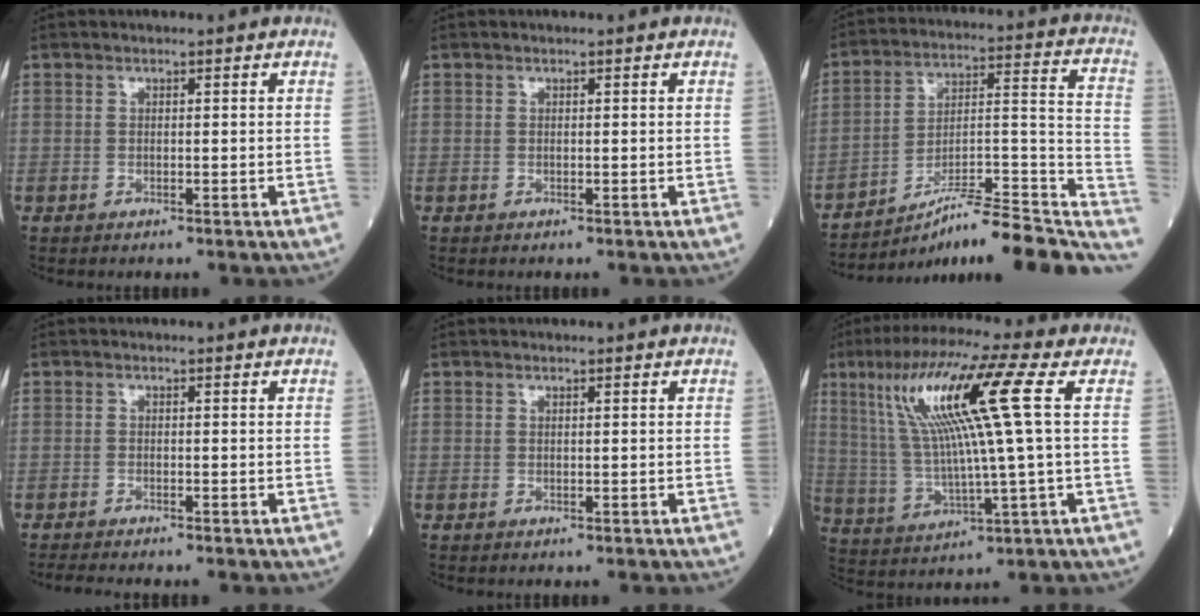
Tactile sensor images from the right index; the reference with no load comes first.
{"total": 0.0}
{"total": 20.8, "force": [-16.7, 2.2, 12.2], "torque": [-0.122, 0.035, -0.256]}
{"total": 4.1, "force": [-3.7, 0.0, 1.8], "torque": [-0.024, -0.009, -0.057]}
{"total": 0.0}
{"total": 15.6, "force": [4.9, -0.7, 14.8], "torque": [-0.288, 0.019, 0.086]}